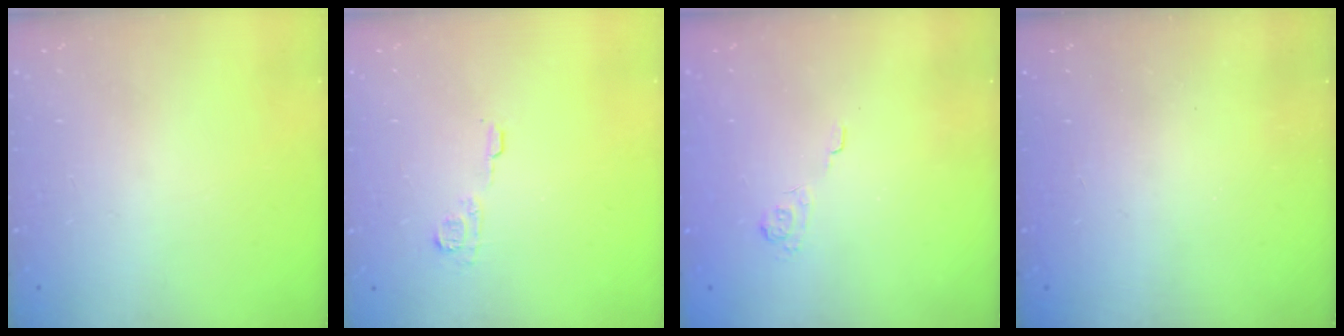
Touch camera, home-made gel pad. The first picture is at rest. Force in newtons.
{"total": 6.2, "press": 6.2, "slide": 0.5}
{"total": 2.2, "press": 1.7, "slide": 1.4}
{"total": 2.5, "press": 2.4, "slide": 0.8}